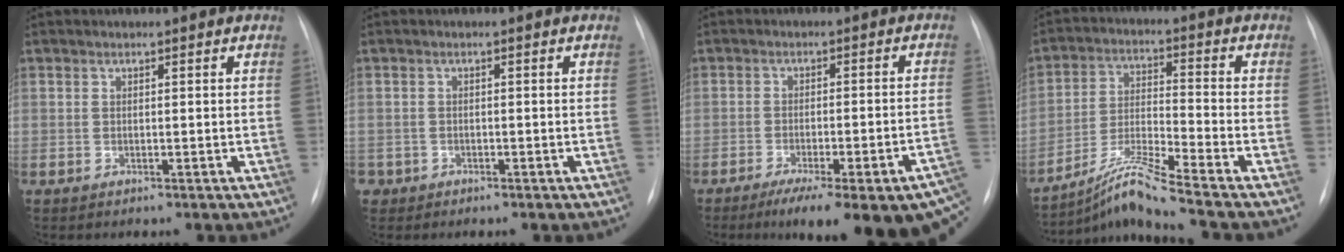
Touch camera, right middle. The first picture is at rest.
{"total": 1.6, "force": [-0.9, 1.3, 0.0], "torque": [0.002, 0.006, -0.013]}
{"total": 20.7, "force": [-13.9, 3.2, 15.0], "torque": [-0.147, -0.004, -0.181]}
{"total": 10.0, "force": [-8.5, -2.5, 4.6], "torque": [-0.091, -0.016, -0.157]}